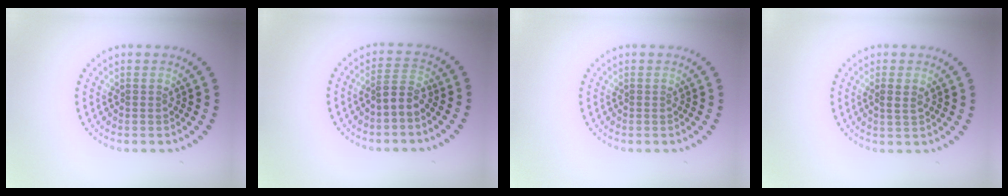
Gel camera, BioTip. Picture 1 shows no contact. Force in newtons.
{"total": 2.1, "press": 1.9, "slide": 0.8}
{"total": 0.0}
{"total": 0.8, "press": 0.8, "slide": 0.2}